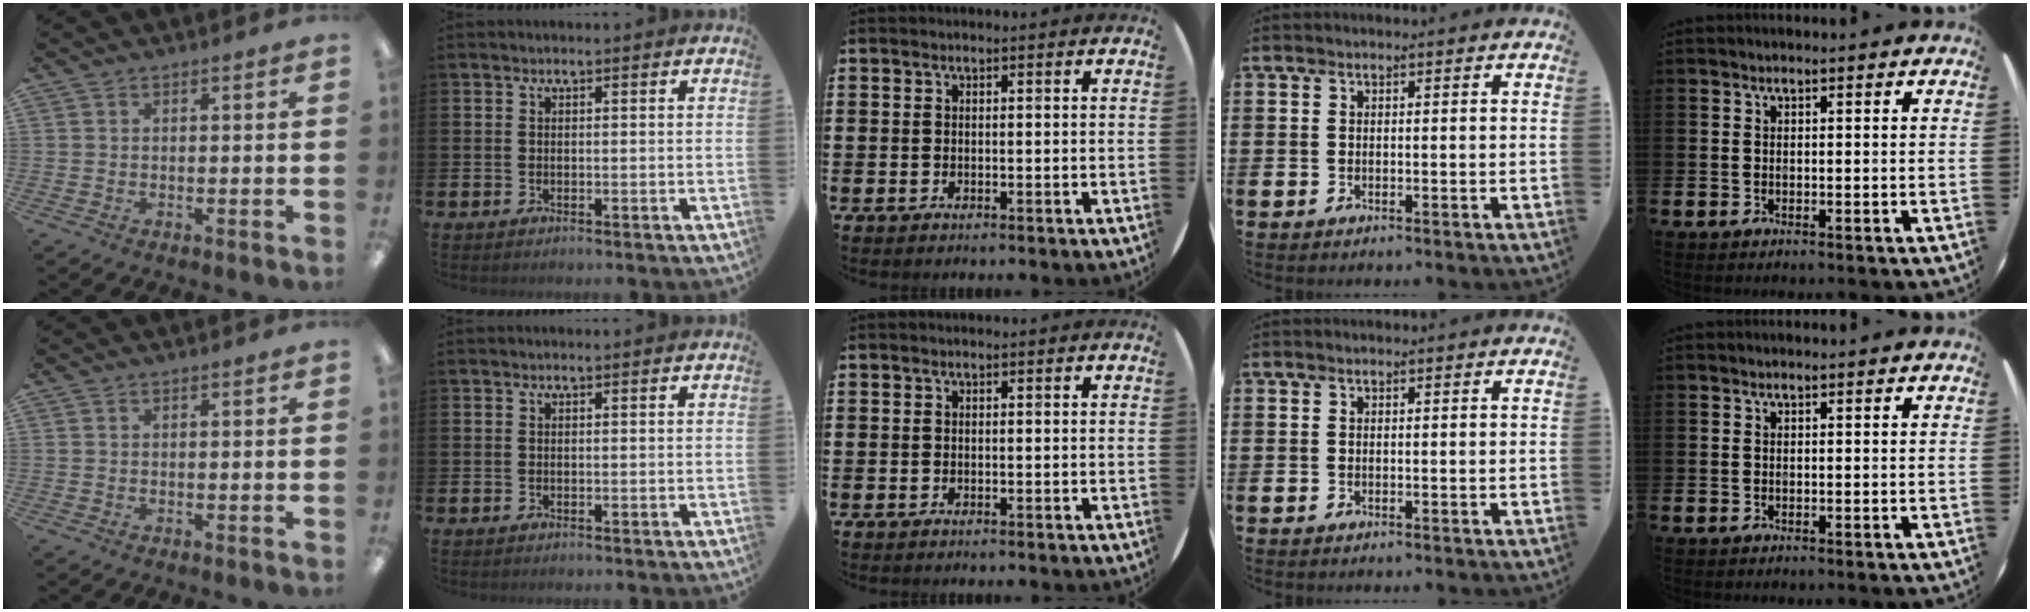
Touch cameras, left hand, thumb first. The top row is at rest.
{}